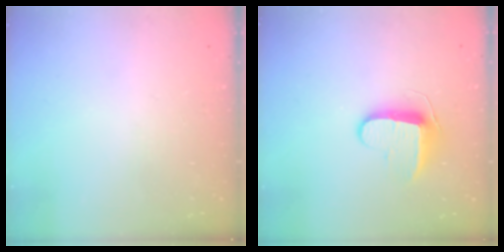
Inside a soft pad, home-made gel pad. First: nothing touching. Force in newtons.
{"total": 9.5, "press": 9.5, "slide": 0.6}